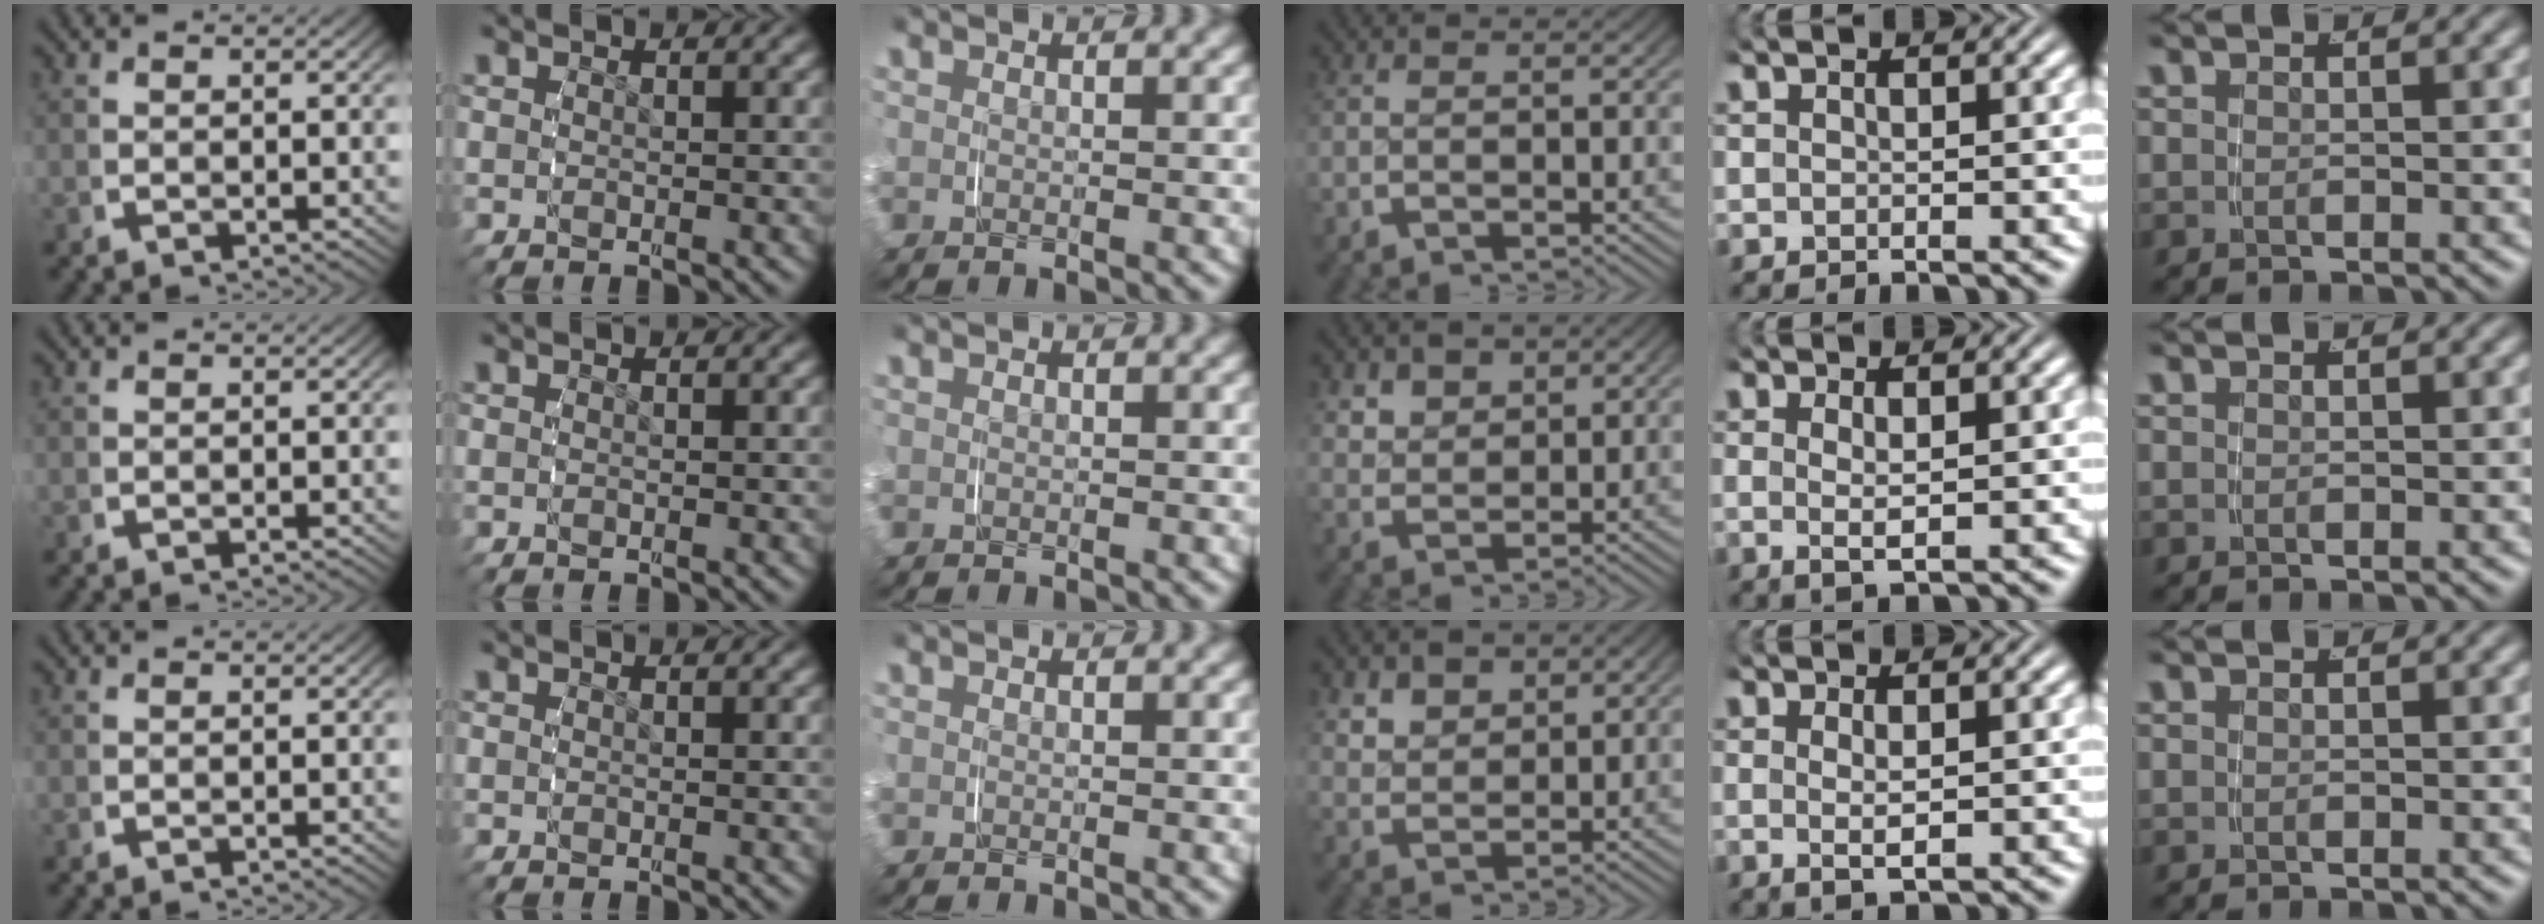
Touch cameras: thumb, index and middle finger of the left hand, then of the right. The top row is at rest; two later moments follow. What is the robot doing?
{"motion": "grasp_and_lifting", "object": "pen bag"}